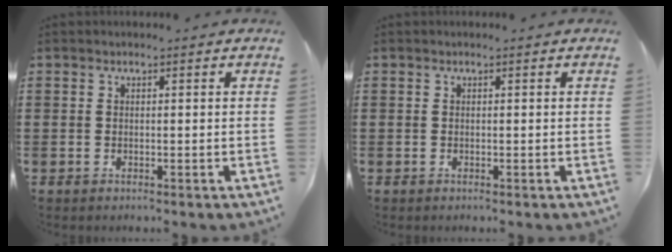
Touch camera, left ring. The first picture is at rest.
{"total": 0.0}